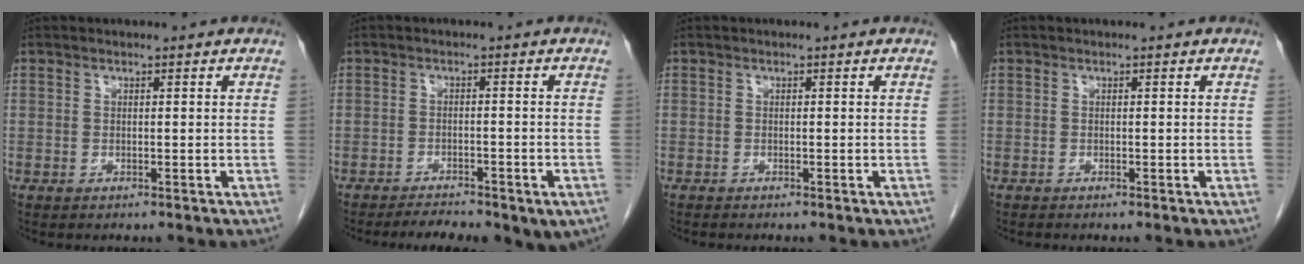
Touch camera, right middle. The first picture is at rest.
{"total": 8.6, "force": [-6.2, 2.7, 5.2], "torque": [-0.070, 0.007, -0.088]}
{"total": 0.6, "force": [-0.5, 0.1, 0.2], "torque": [-0.004, 0.000, -0.009]}
{"total": 0.0}